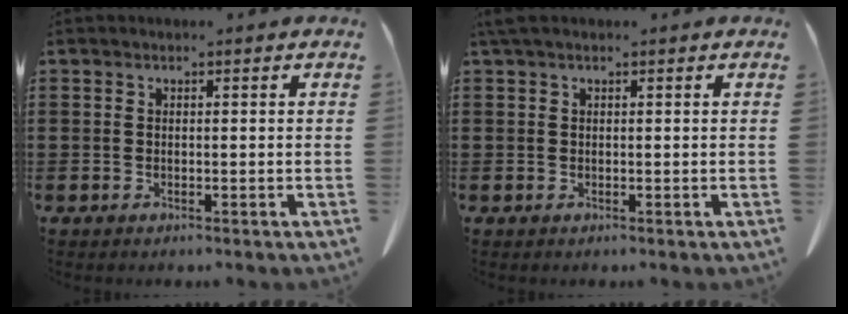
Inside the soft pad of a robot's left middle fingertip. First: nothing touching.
{"total": 1.0, "force": [0.4, 0.4, 0.8], "torque": [-0.018, 0.002, 0.006]}